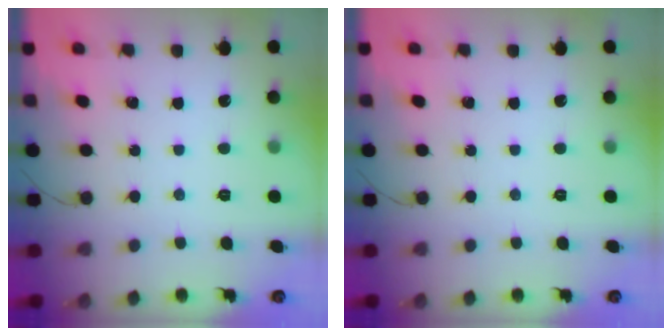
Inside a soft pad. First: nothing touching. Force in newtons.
{"total": 0.0}